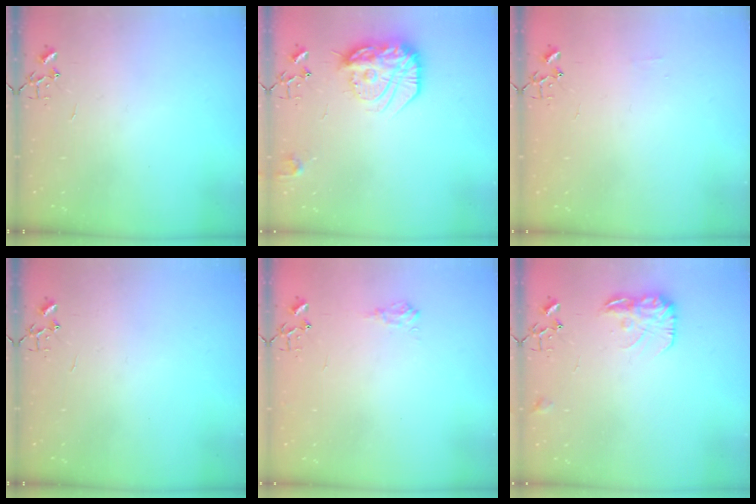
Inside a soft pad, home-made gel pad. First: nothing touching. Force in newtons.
{"total": 19.0, "press": 18.9, "slide": 1.4}
{"total": 3.9, "press": 3.8, "slide": 0.6}
{"total": 0.0}
{"total": 6.8, "press": 6.8, "slide": 0.8}
{"total": 11.7, "press": 11.7, "slide": 0.4}